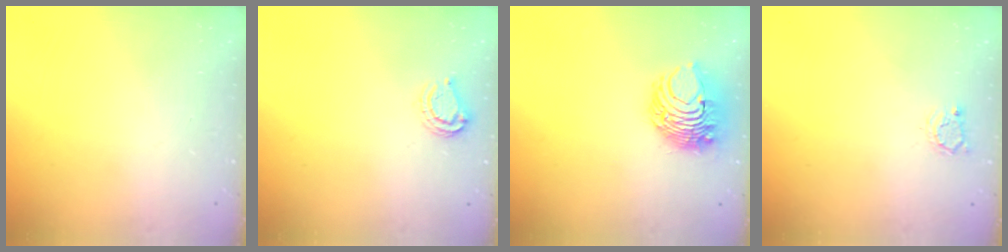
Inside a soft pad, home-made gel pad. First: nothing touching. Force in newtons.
{"total": 5.7, "press": 5.7, "slide": 0.5}
{"total": 9.4, "press": 9.3, "slide": 0.9}
{"total": 2.8, "press": 2.8, "slide": 0.5}